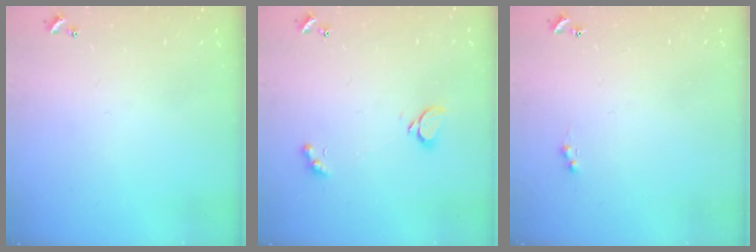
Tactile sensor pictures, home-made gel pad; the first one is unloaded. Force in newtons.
{"total": 1.8, "press": 1.6, "slide": 0.8}
{"total": 1.0, "press": 0.9, "slide": 0.4}